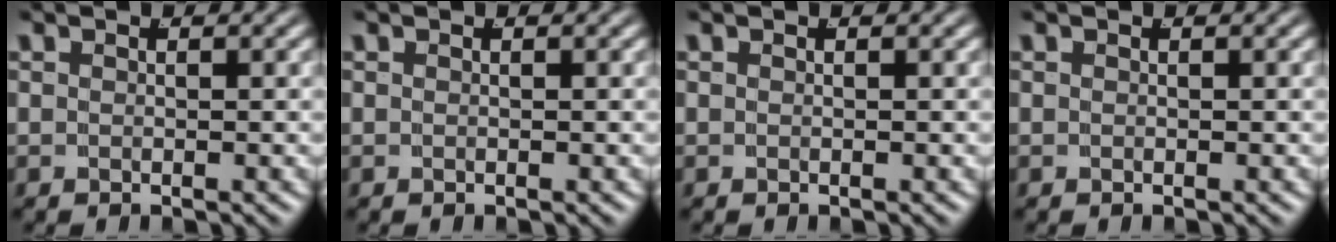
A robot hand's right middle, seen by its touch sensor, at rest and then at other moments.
{"total": 0.0}
{"total": 0.0}
{"total": 0.0}